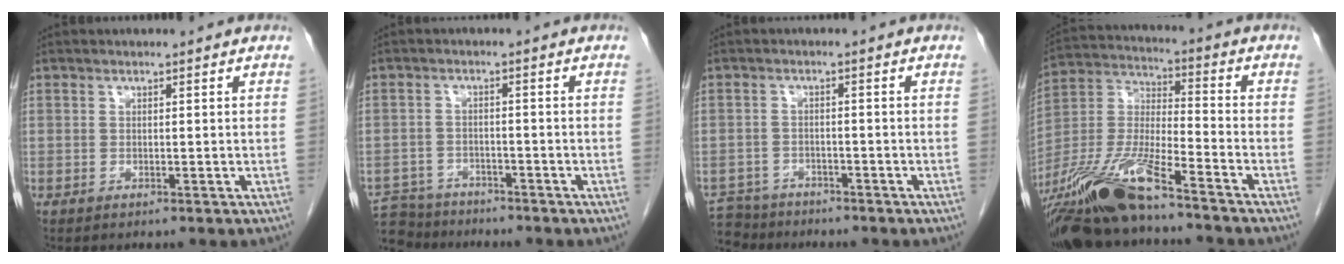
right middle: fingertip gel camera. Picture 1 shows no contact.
{"total": 7.7, "force": [-7.2, 2.6, 0.6], "torque": [-0.012, 0.004, -0.121]}
{"total": 6.2, "force": [-5.8, 2.3, 0.0], "torque": [0.001, 0.000, -0.099]}
{"total": 17.5, "force": [-13.0, 1.9, 11.6], "torque": [-0.264, -0.025, -0.245]}